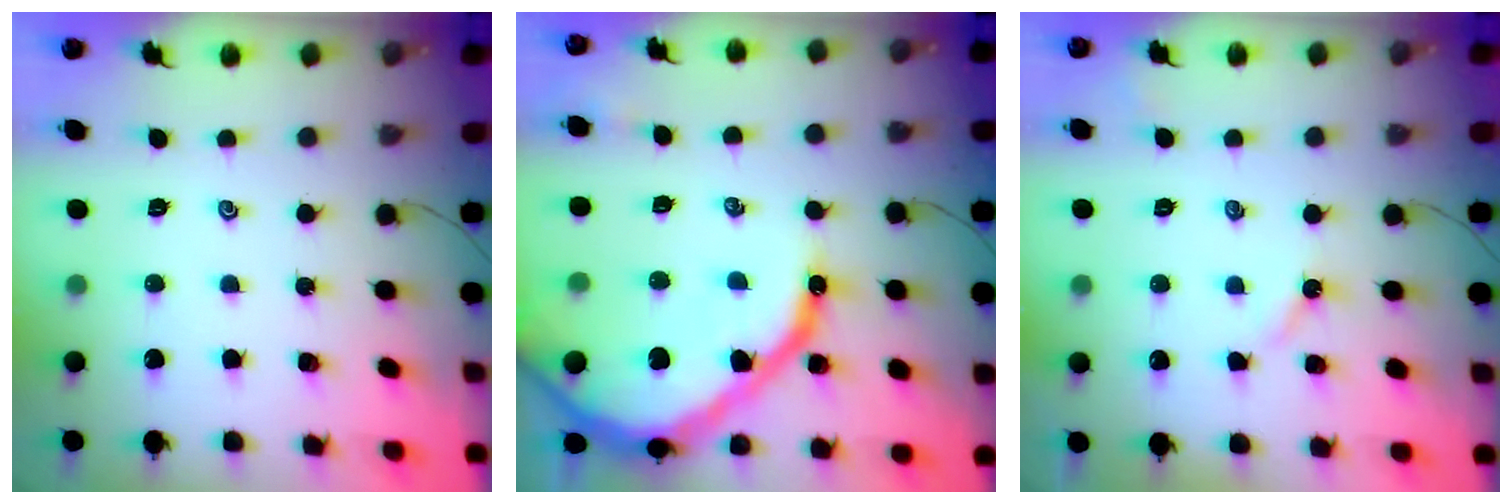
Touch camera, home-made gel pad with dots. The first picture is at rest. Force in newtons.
{"total": 21.7, "press": 21.6, "slide": 1.9}
{"total": 3.0, "press": 3.0, "slide": 0.3}